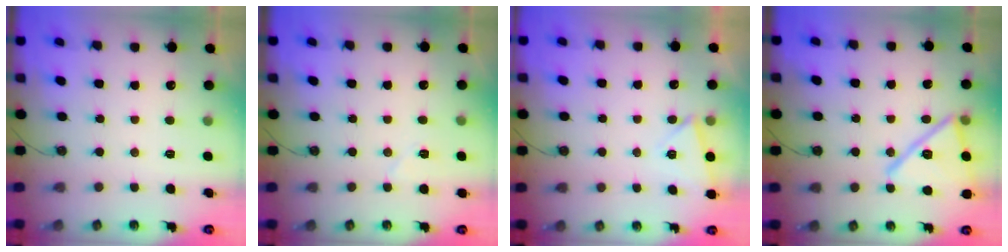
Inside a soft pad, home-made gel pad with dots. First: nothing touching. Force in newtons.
{"total": 4.8, "press": 4.5, "slide": 1.6}
{"total": 3.6, "press": 2.7, "slide": 2.4}
{"total": 18.3, "press": 18.3, "slide": 1.8}